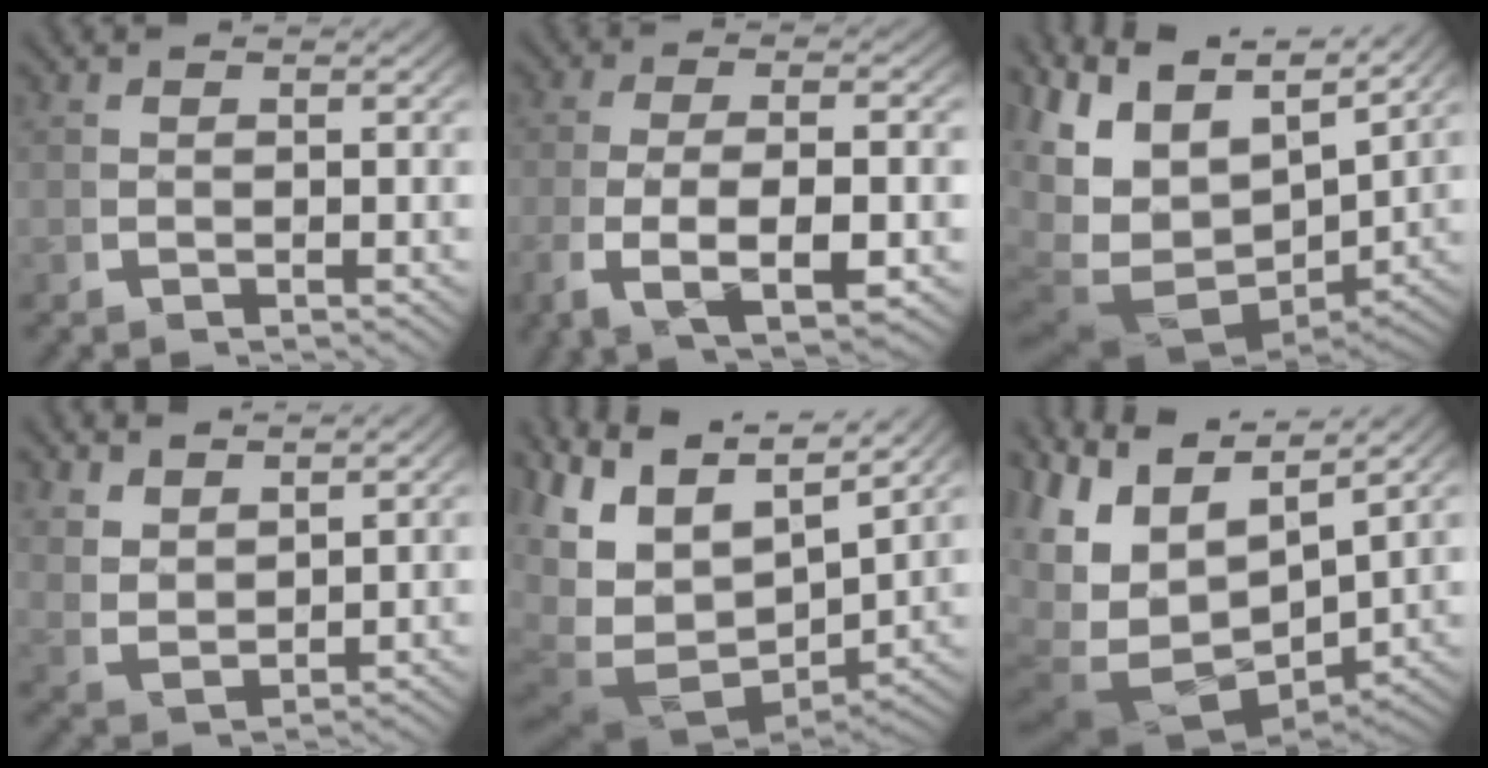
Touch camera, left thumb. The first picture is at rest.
{"total": 8.1, "force": [-2.0, 3.7, 6.9], "torque": [-0.150, -0.027, -0.017]}
{"total": 13.8, "force": [0.1, 9.8, 9.7], "torque": [-0.224, -0.048, 0.014]}
{"total": 3.4, "force": [1.7, 2.1, 2.1], "torque": [-0.050, -0.017, 0.046]}
{"total": 12.5, "force": [0.3, 8.7, 9.0], "torque": [-0.206, -0.045, 0.016]}
{"total": 12.1, "force": [-0.1, 8.1, 9.0], "torque": [-0.201, -0.048, 0.017]}